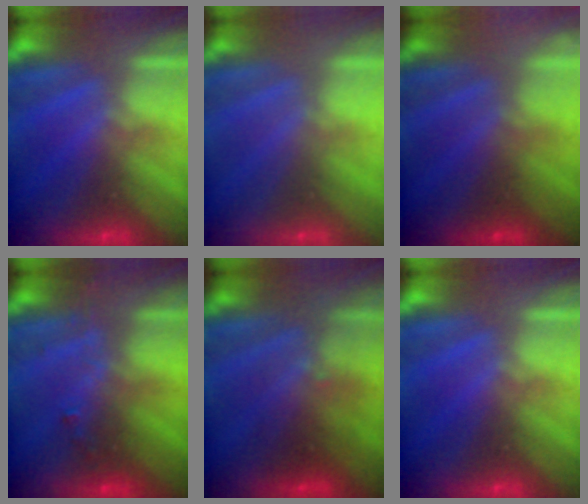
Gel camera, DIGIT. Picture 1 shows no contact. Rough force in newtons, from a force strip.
{"total": 2.8}
{"total": 2.1}
{"total": 2.8}
{"total": 2.6}
{"total": 0.0}